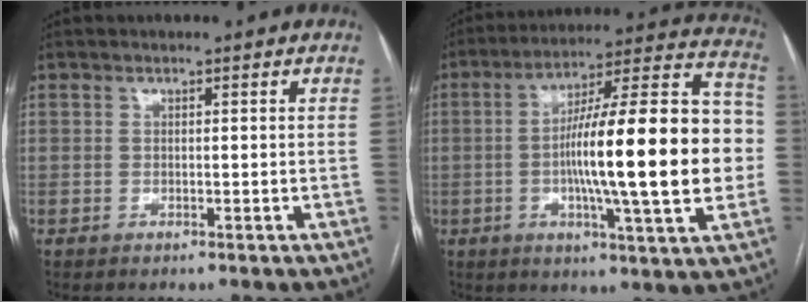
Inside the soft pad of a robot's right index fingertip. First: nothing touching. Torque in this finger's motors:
{"motor_torque": [1.76, -0.37, 1.05, 0.21]}